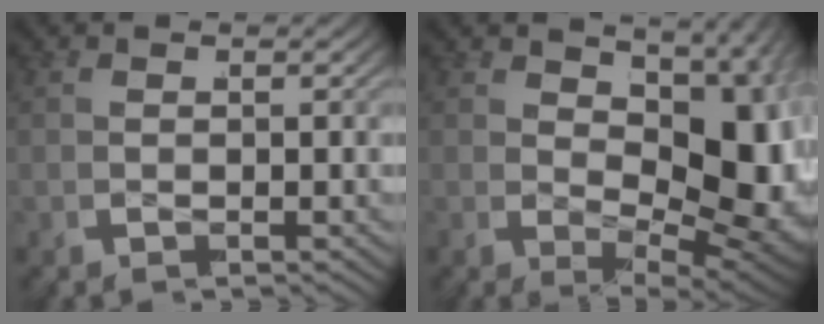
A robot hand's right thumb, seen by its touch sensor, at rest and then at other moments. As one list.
[{"total": 13.5, "force": [-0.7, 7.2, 11.5], "torque": [-0.185, -0.034, 0.011]}]